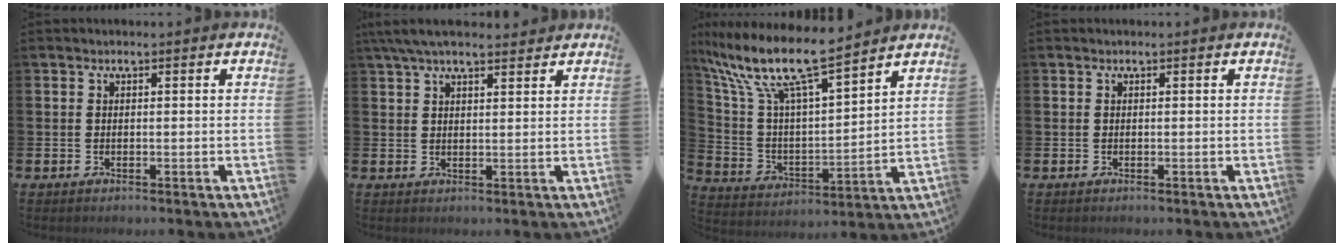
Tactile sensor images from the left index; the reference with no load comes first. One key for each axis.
{"total": 5.1, "fx": 4.3, "fy": 1.3, "fz": 2.3, "tx": -0.053, "ty": -0.007, "tz": 0.079}
{"total": 11.4, "fx": 9.7, "fy": 1.5, "fz": 5.7, "tx": -0.155, "ty": -0.059, "tz": 0.166}
{"total": 0.0}